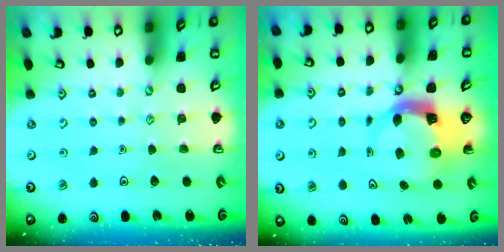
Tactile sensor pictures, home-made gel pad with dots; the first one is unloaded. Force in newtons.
{"total": 4.7, "press": 4.6, "slide": 0.7}